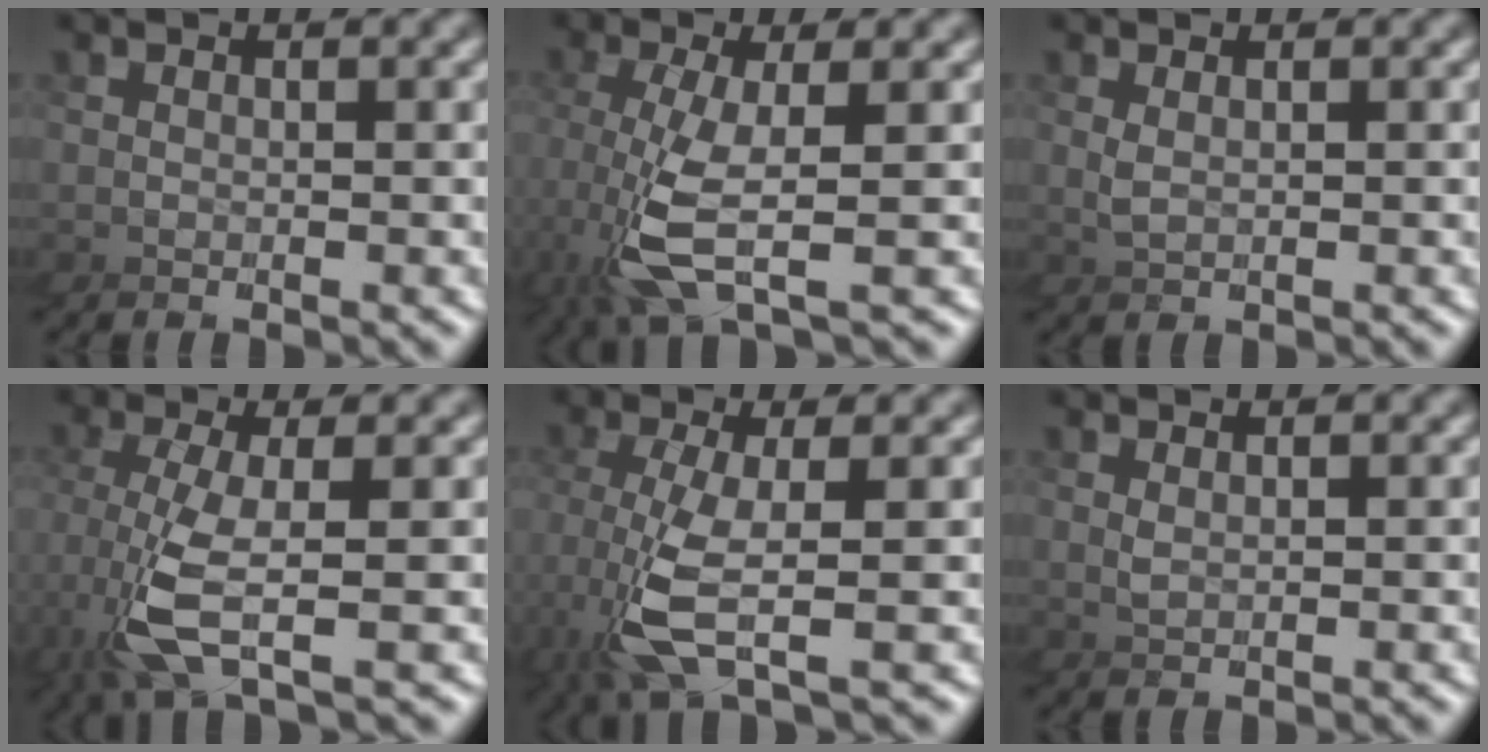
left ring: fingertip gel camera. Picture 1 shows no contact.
{"total": 2.5, "force": [-0.7, -0.8, 2.2], "torque": [-0.080, 0.000, -0.007]}
{"total": 0.8, "force": [0.7, -0.2, 0.5], "torque": [-0.013, 0.002, 0.014]}
{"total": 2.3, "force": [-1.1, -0.9, 1.8], "torque": [-0.077, -0.002, -0.011]}
{"total": 2.3, "force": [-0.9, -0.8, 2.0], "torque": [-0.077, -0.001, -0.009]}
{"total": 0.8, "force": [0.7, -0.3, 0.1], "torque": [-0.005, 0.002, 0.013]}